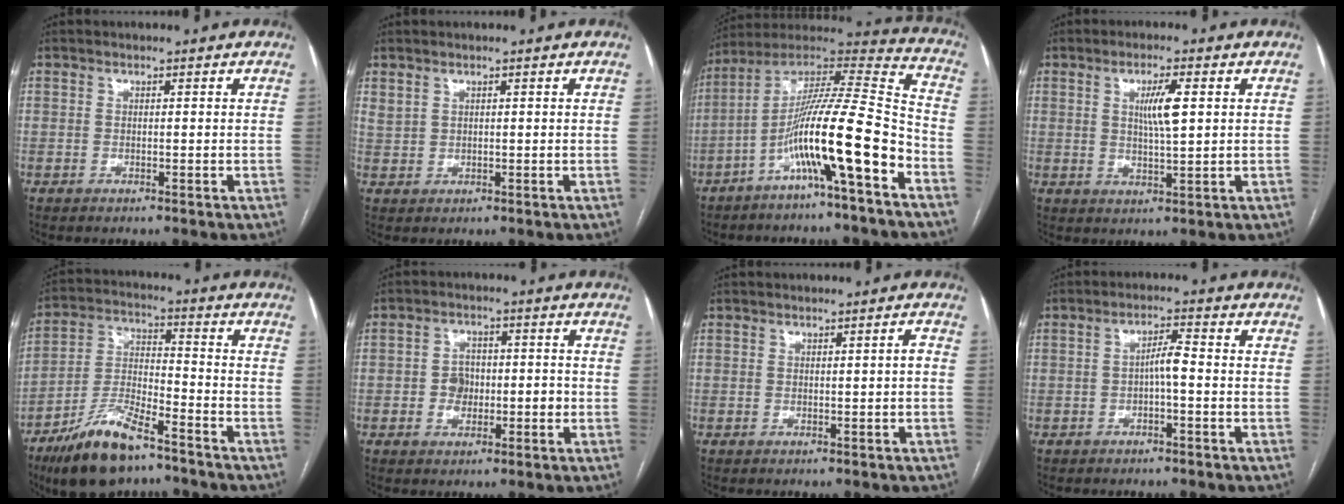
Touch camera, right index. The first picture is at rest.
{"total": 1.6, "force": [1.3, 0.8, 0.5], "torque": [-0.011, 0.009, 0.031]}
{"total": 16.9, "force": [-7.3, 0.2, 15.3], "torque": [-0.271, 0.007, -0.131]}
{"total": 5.2, "force": [1.3, 0.5, 5.0], "torque": [-0.091, -0.001, 0.024]}
{"total": 13.3, "force": [-9.3, 3.6, 8.8], "torque": [-0.181, -0.011, -0.170]}
{"total": 4.5, "force": [-0.8, 3.3, 2.9], "torque": [-0.046, 0.015, -0.011]}
{"total": 0.9, "force": [-0.1, 0.0, 0.9], "torque": [-0.012, 0.001, 0.001]}
{"total": 3.2, "force": [-0.7, 0.5, 3.0], "torque": [-0.051, 0.010, -0.011]}